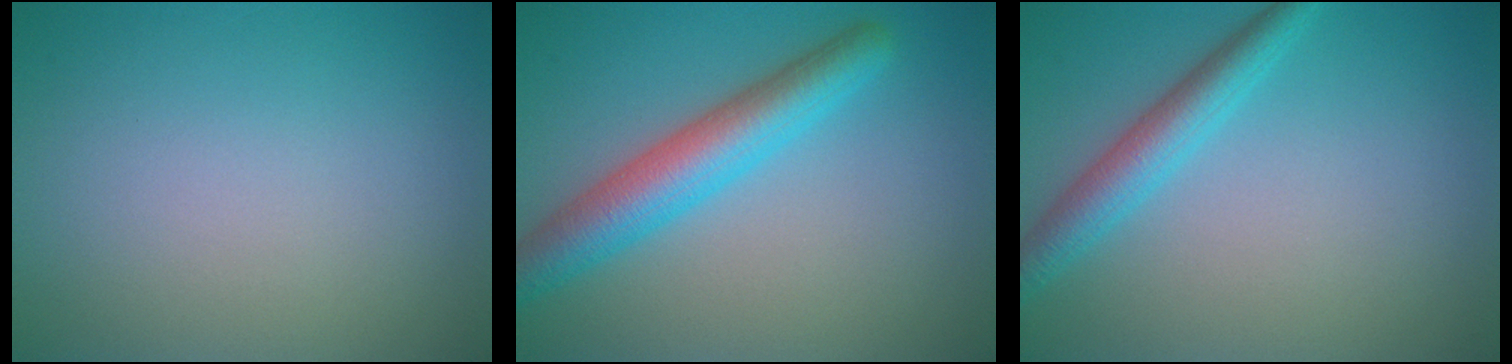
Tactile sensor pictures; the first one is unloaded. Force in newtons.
{"total": 5.5, "press": 5.5, "slide": 0.2}
{"total": 3.4, "press": 3.4, "slide": 0.1}